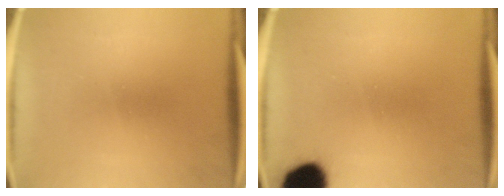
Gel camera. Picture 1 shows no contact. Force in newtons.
{"total": 11.6}